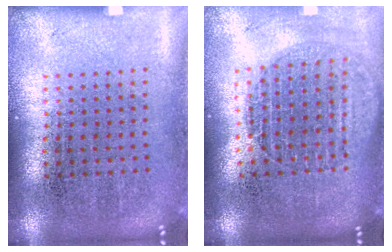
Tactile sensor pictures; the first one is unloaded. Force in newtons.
{"total": 1.6, "press": 1.4, "slide": 0.8}